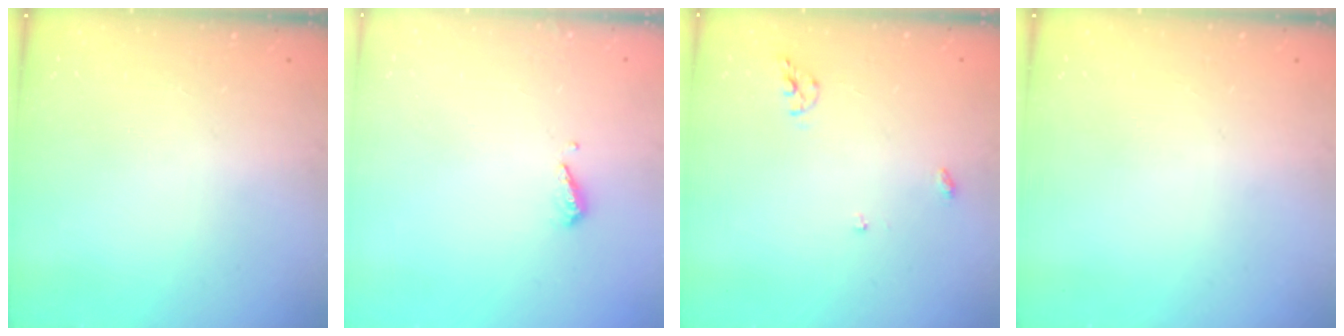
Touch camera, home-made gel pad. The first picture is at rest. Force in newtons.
{"total": 3.9, "press": 3.9, "slide": 0.4}
{"total": 6.2, "press": 6.2, "slide": 0.1}
{"total": 0.0}